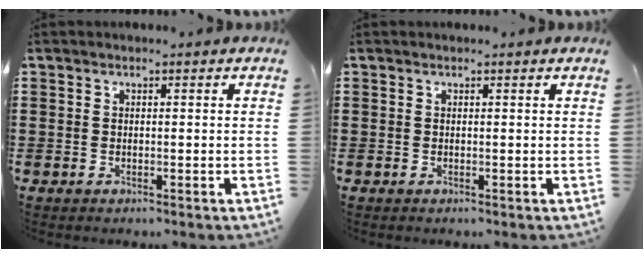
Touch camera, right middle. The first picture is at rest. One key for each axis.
{"total": 0.0}